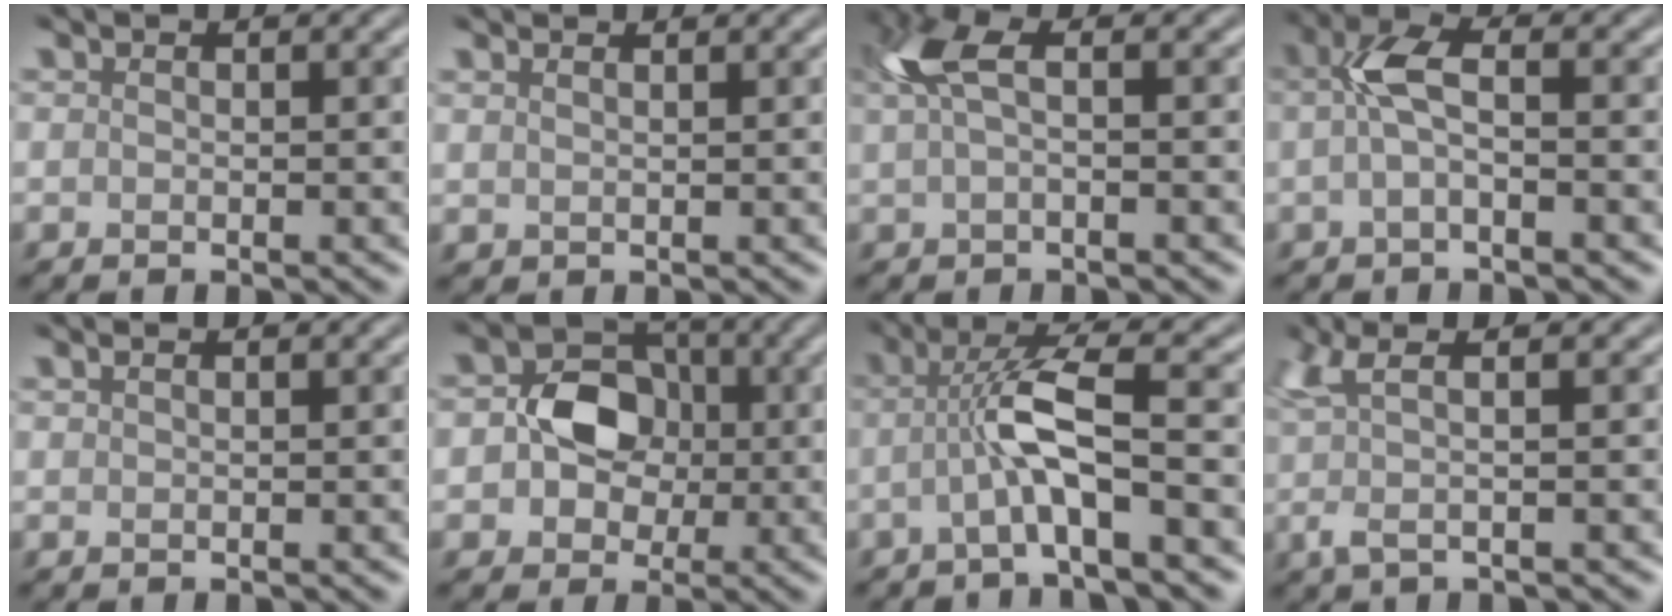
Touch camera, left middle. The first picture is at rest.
{"total": 1.2, "force": [1.0, 0.5, 0.4], "torque": [-0.016, 0.005, 0.021]}
{"total": 3.5, "force": [1.1, 1.2, 3.2], "torque": [-0.078, 0.014, 0.017]}
{"total": 2.9, "force": [-0.1, 0.9, 2.8], "torque": [-0.063, 0.013, -0.007]}
{"total": 0.8, "force": [0.6, 0.3, 0.5], "torque": [-0.015, 0.007, 0.013]}
{"total": 5.3, "force": [-0.1, 4.3, 3.2], "torque": [-0.049, 0.011, -0.009]}
{"total": 4.6, "force": [-1.1, 0.3, 4.5], "torque": [-0.092, 0.018, -0.026]}
{"total": 3.3, "force": [1.1, 0.7, 3.0], "torque": [-0.070, 0.007, 0.020]}